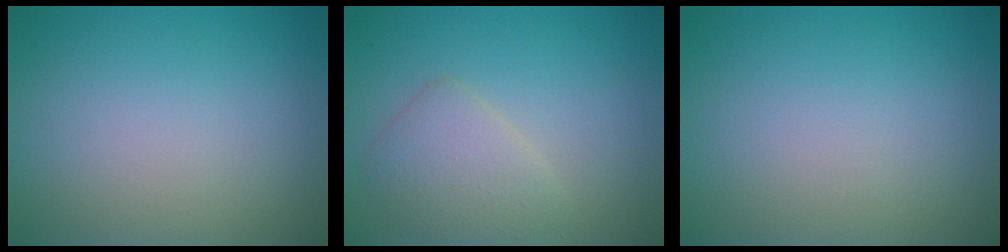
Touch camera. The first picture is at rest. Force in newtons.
{"total": 2.8, "press": 2.8, "slide": 0.2}
{"total": 0.0}